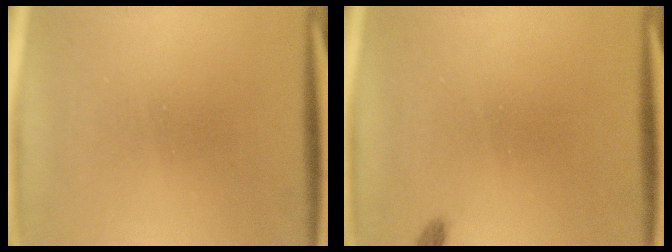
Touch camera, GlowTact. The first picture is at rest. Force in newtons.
{"total": 1.1}